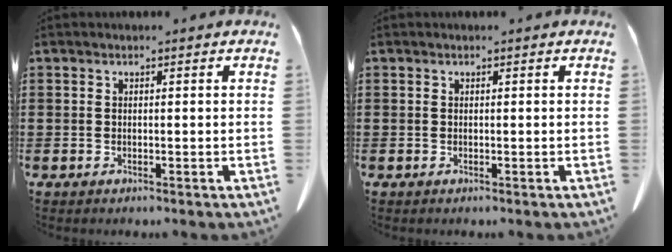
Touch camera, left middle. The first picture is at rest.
{"total": 0.0}